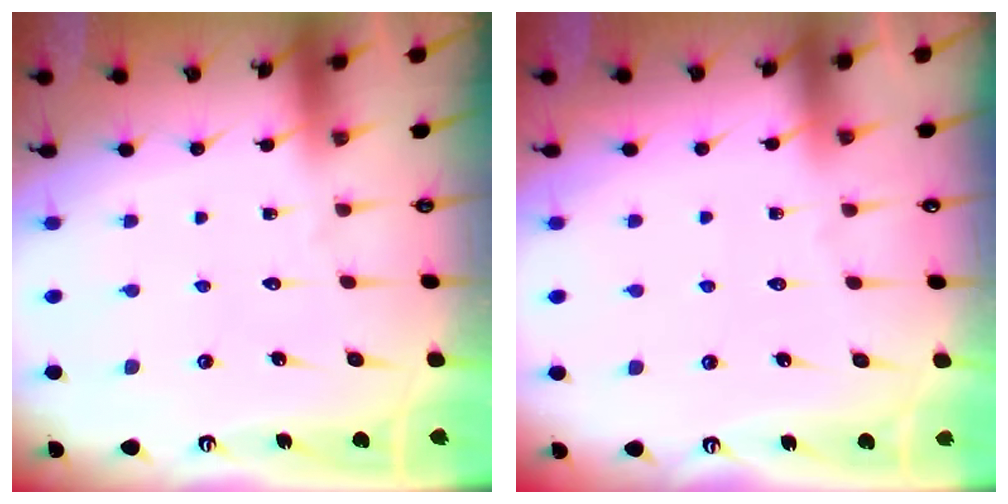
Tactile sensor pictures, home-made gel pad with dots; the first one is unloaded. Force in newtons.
{"total": 2.6, "press": 2.5, "slide": 0.5}